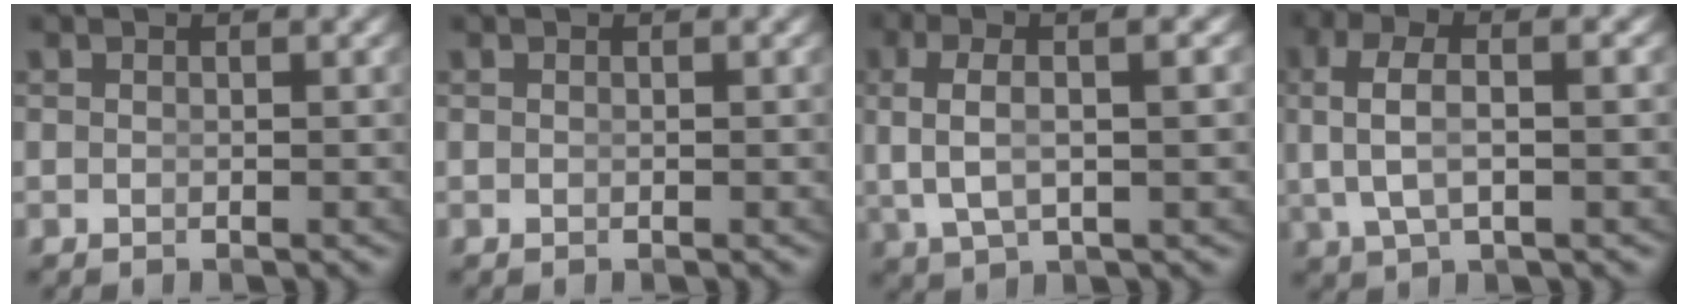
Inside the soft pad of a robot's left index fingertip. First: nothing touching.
{"total": 0.0}
{"total": 4.9, "force": [1.4, 1.6, 4.4], "torque": [-0.081, 0.010, 0.031]}
{"total": 4.2, "force": [1.0, 1.5, 3.9], "torque": [-0.082, 0.003, 0.024]}